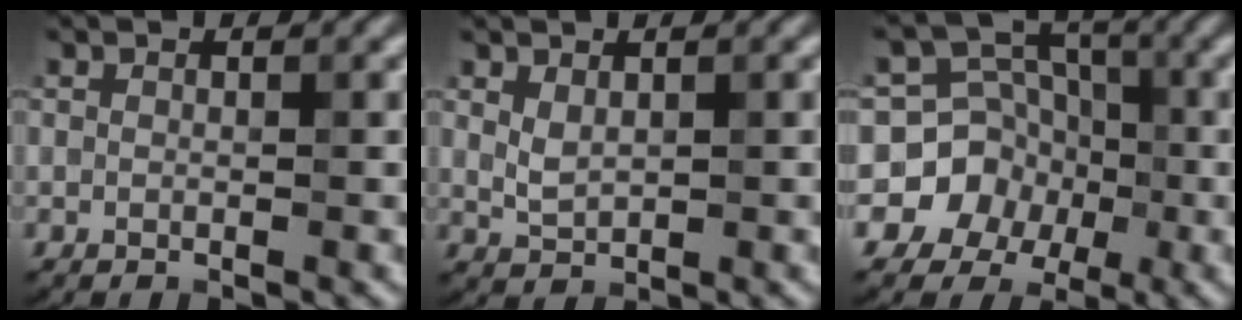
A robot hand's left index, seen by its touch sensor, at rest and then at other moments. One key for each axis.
{"total": 1.6, "fx": 0.7, "fy": 0.9, "fz": 1.1, "tx": -0.024, "ty": -0.002, "tz": 0.021}
{"total": 7.1, "fx": -2.3, "fy": 6.6, "fz": 1.2, "tx": 0.008, "ty": 0.012, "tz": -0.059}